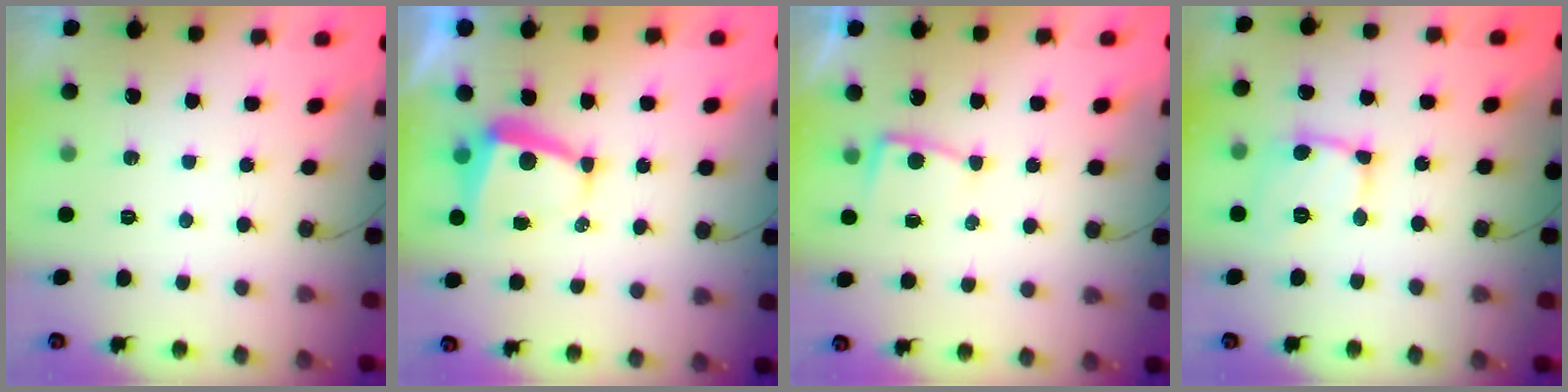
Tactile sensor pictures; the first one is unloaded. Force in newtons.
{"total": 6.0, "press": 5.9, "slide": 0.6}
{"total": 4.9, "press": 4.9, "slide": 0.5}
{"total": 11.4, "press": 11.4, "slide": 1.1}